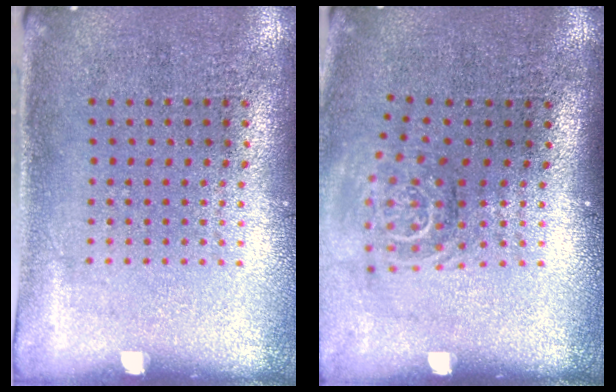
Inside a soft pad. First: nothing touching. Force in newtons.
{"total": 1.7, "press": 1.1, "slide": 1.3}